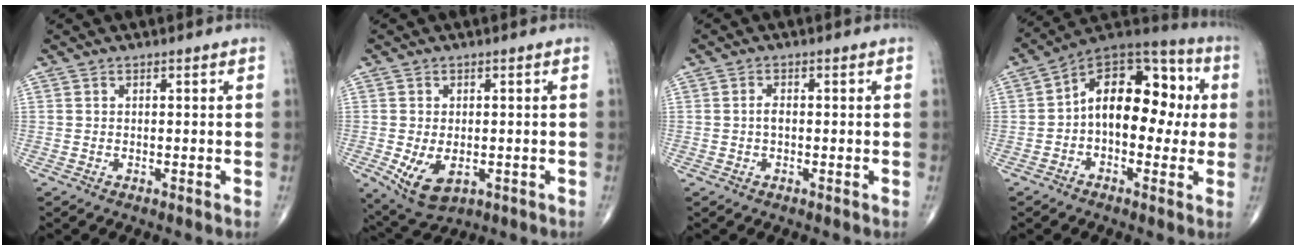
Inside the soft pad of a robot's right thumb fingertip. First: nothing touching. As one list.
[{"total": 7.7, "force": [-2.0, 4.6, 5.9], "torque": [-0.100, -0.009, -0.020]}, {"total": 1.6, "force": [-0.1, 0.9, 1.3], "torque": [-0.022, 0.003, -0.004]}, {"total": 16.9, "force": [0.5, 10.5, 13.2], "torque": [-0.154, 0.047, -0.007]}]